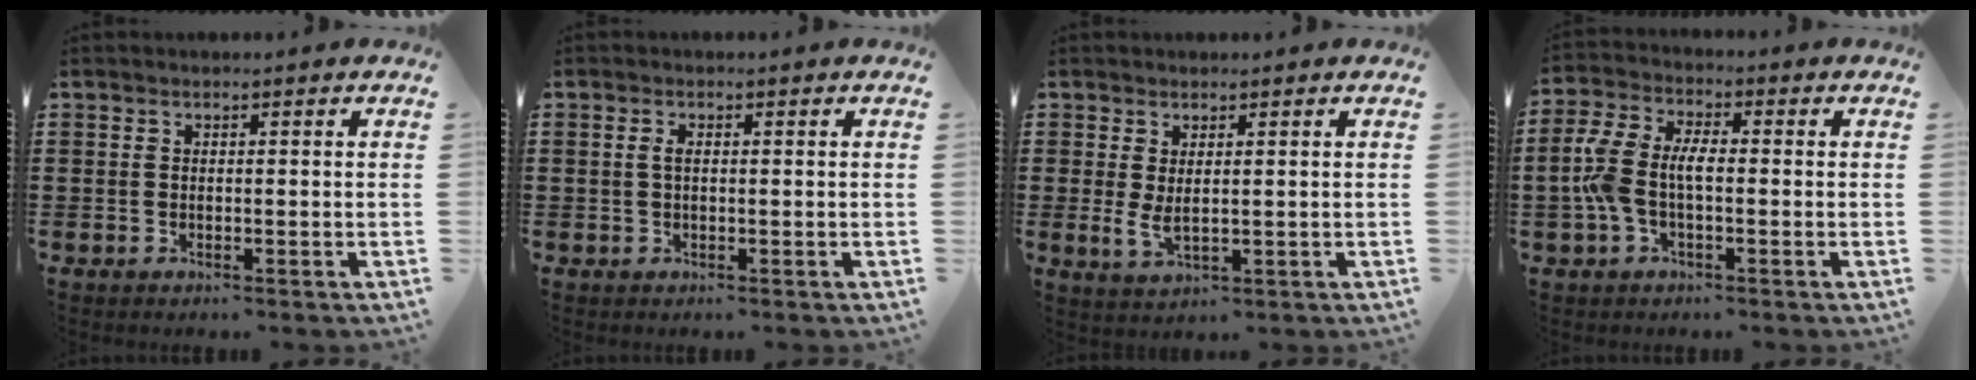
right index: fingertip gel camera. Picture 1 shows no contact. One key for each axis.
{"total": 1.4, "fx": 0.1, "fy": 0.5, "fz": 1.3, "tx": -0.026, "ty": 0.004, "tz": -0.001}
{"total": 3.0, "fx": 0.8, "fy": 1.1, "fz": 2.7, "tx": -0.061, "ty": -0.003, "tz": 0.013}
{"total": 6.8, "fx": -0.8, "fy": 3.4, "fz": 5.8, "tx": -0.145, "ty": -0.003, "tz": -0.024}